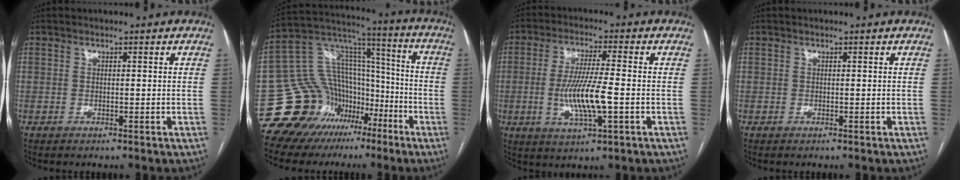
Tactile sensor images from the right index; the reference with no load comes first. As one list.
[{"total": 18.2, "force": [-9.6, 14.2, 6.0], "torque": [-0.098, 0.110, -0.147]}, {"total": 9.3, "force": [-1.7, 0.8, 9.1], "torque": [-0.180, -0.009, -0.031]}, {"total": 0.0}]